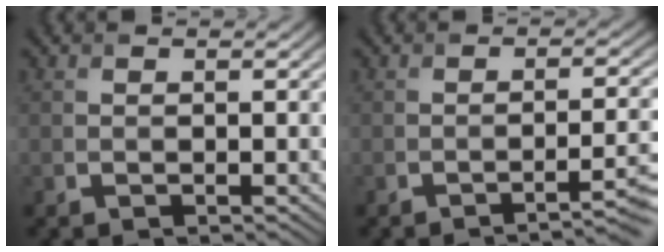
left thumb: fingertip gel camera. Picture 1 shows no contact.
{"total": 4.4, "force": [-2.6, 1.0, 3.4], "torque": [-0.038, 0.007, -0.045]}